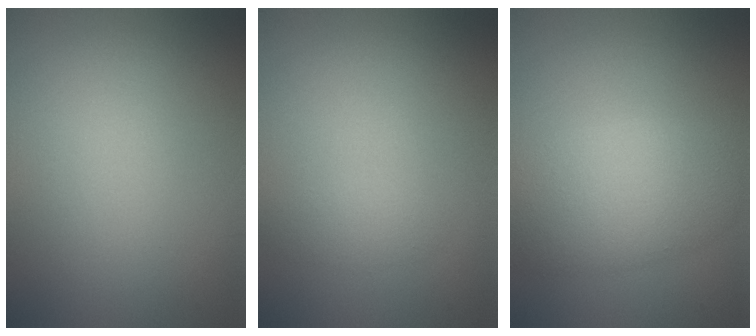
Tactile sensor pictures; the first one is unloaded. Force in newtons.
{"total": 1.0, "press": 1.0, "slide": 0.1}
{"total": 6.1, "press": 6.0, "slide": 0.2}